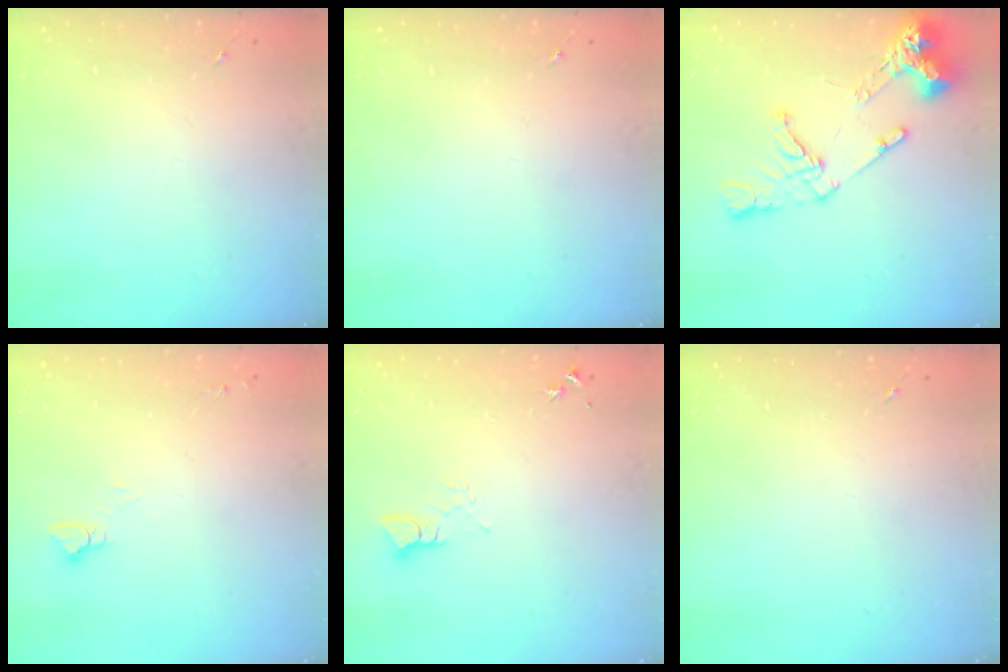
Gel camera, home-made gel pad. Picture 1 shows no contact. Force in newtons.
{"total": 0.0}
{"total": 15.7, "press": 15.5, "slide": 1.9}
{"total": 4.0, "press": 4.0, "slide": 0.4}
{"total": 3.2, "press": 3.1, "slide": 0.4}
{"total": 0.0}